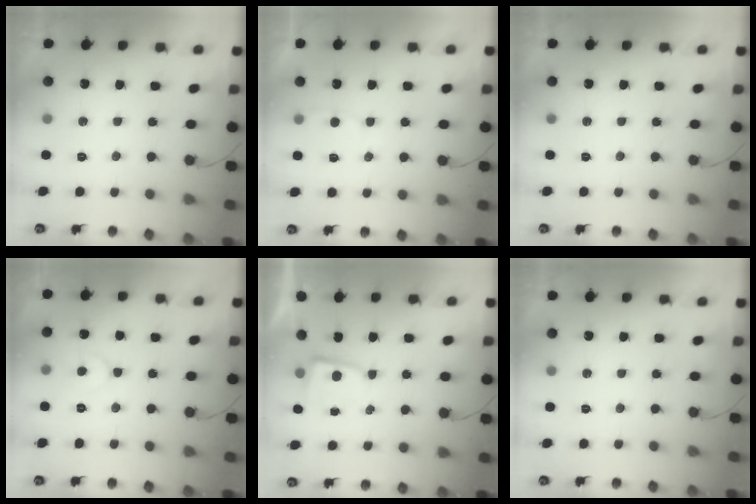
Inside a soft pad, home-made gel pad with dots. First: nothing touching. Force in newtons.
{"total": 2.5, "press": 2.5, "slide": 0.3}
{"total": 0.0}
{"total": 5.3, "press": 5.3, "slide": 0.6}
{"total": 2.2, "press": 2.2, "slide": 0.4}
{"total": 0.0}